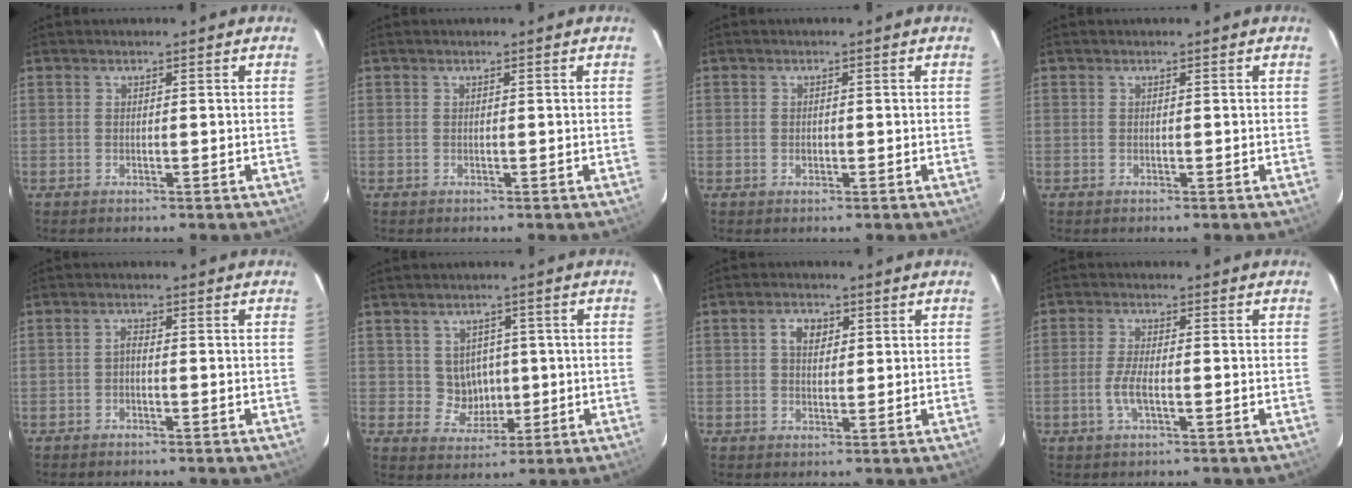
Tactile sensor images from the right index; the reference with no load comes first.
{"total": 0.0}
{"total": 1.1, "force": [-0.2, 0.9, 0.5], "torque": [-0.008, 0.002, -0.003]}
{"total": 0.0}
{"total": 1.0, "force": [-0.7, 0.3, 0.6], "torque": [-0.013, 0.005, -0.015]}
{"total": 5.2, "force": [0.5, 5.0, 1.2], "torque": [-0.027, 0.013, 0.021]}
{"total": 3.5, "force": [1.1, 2.8, 1.9], "torque": [-0.026, 0.012, 0.020]}
{"total": 4.0, "force": [-1.3, 0.8, 3.7], "torque": [-0.079, -0.002, -0.027]}